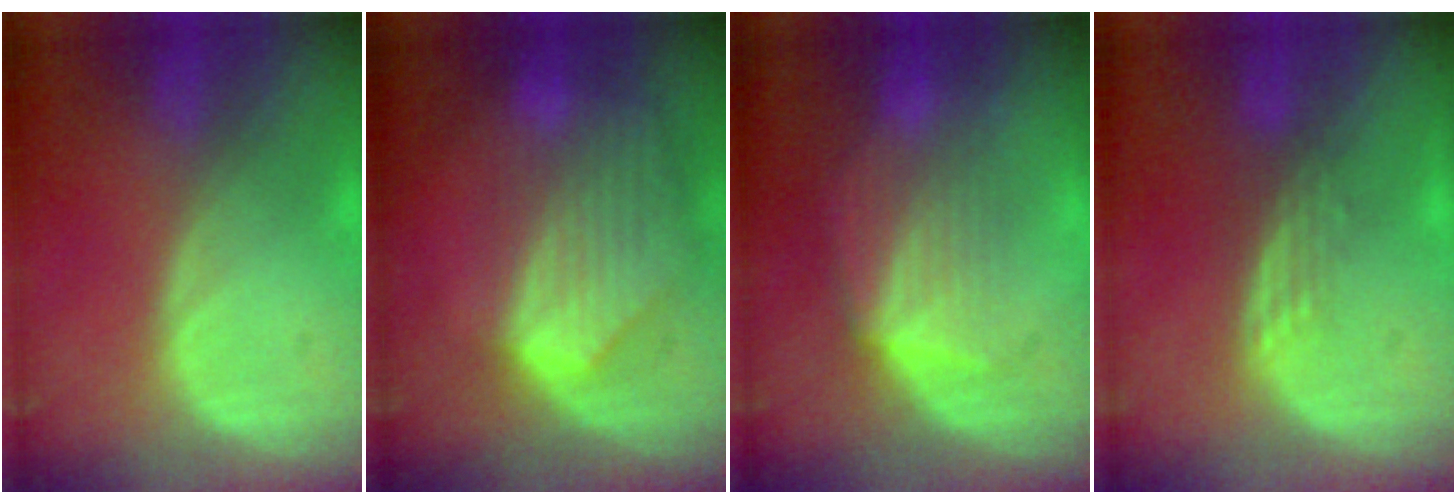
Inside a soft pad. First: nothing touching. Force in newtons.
{"total": 9.2, "press": 8.1, "slide": 4.3}
{"total": 7.2, "press": 6.7, "slide": 2.6}
{"total": 3.0, "press": 2.5, "slide": 1.7}